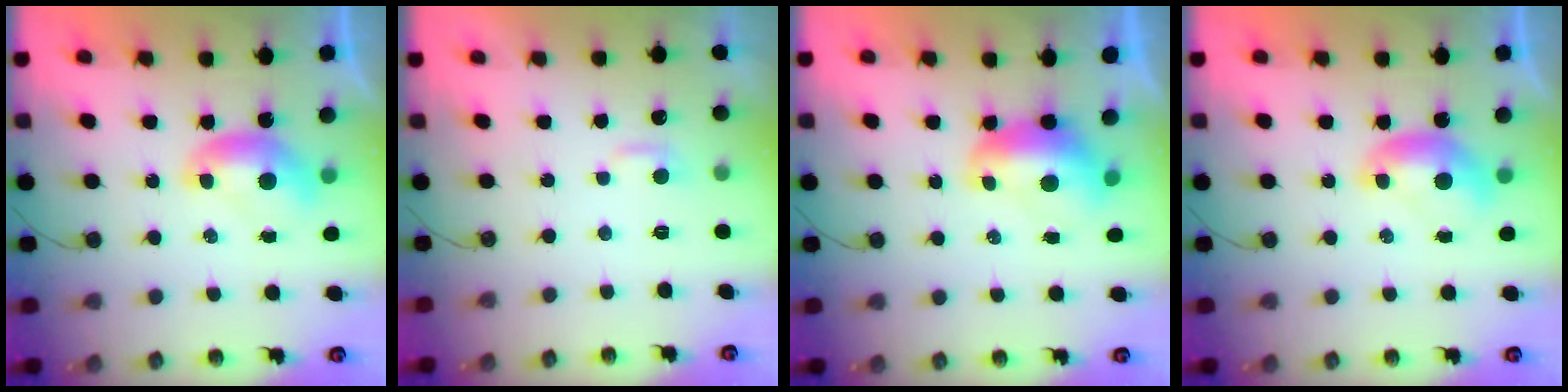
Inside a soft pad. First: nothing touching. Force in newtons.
{"total": 2.0, "press": 2.0, "slide": 0.4}
{"total": 1.8, "press": 1.6, "slide": 0.8}
{"total": 0.0}